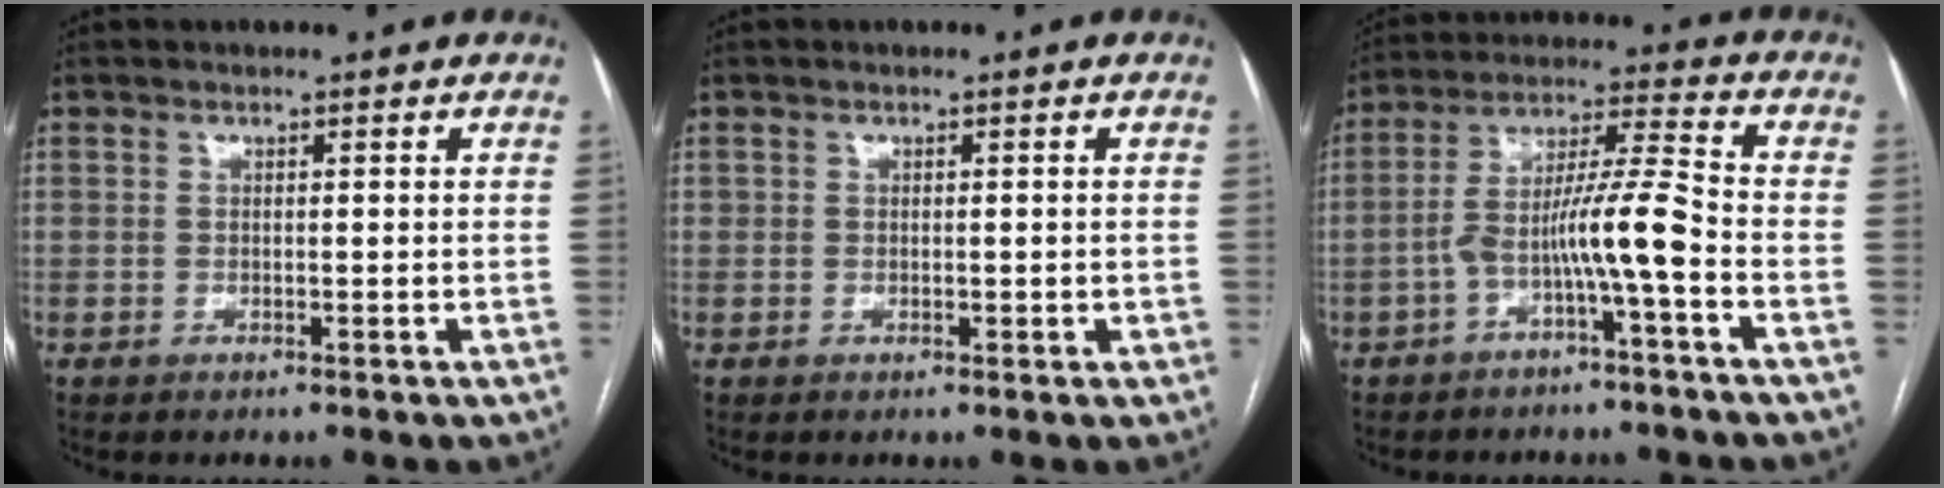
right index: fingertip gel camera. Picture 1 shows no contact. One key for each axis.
{"total": 1.2, "fx": -0.1, "fy": 0.9, "fz": 0.8, "tx": -0.011, "ty": 0.006, "tz": 0.003}
{"total": 9.1, "fx": -3.4, "fy": -0.2, "fz": 8.4, "tx": -0.155, "ty": 0.028, "tz": -0.061}